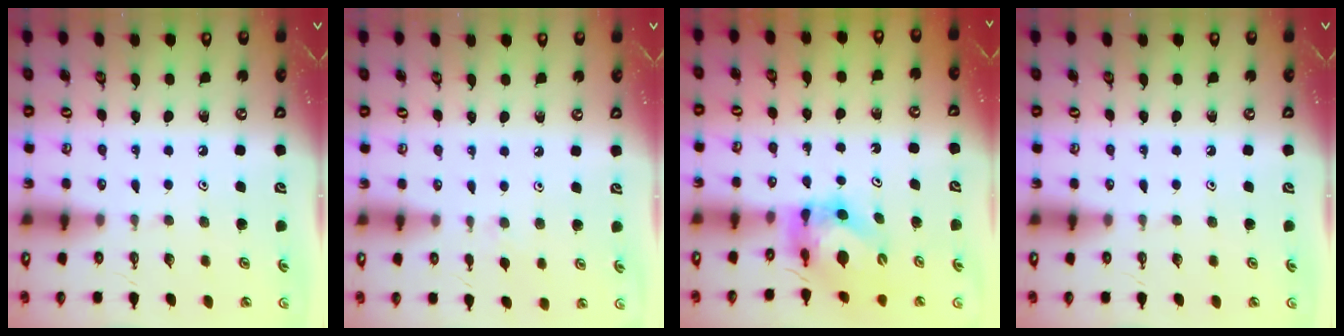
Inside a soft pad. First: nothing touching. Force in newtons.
{"total": 4.7, "press": 4.7, "slide": 0.7}
{"total": 6.2, "press": 6.1, "slide": 0.6}
{"total": 0.0}